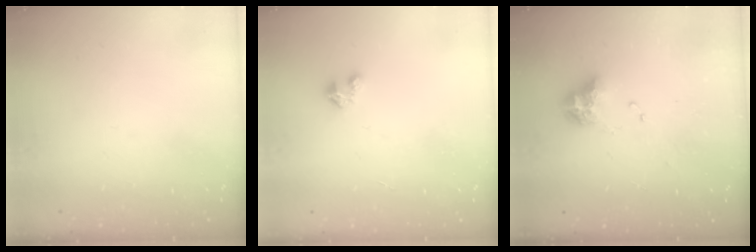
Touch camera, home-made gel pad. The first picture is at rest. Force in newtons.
{"total": 1.6, "press": 1.6, "slide": 0.2}
{"total": 9.0, "press": 8.9, "slide": 0.9}